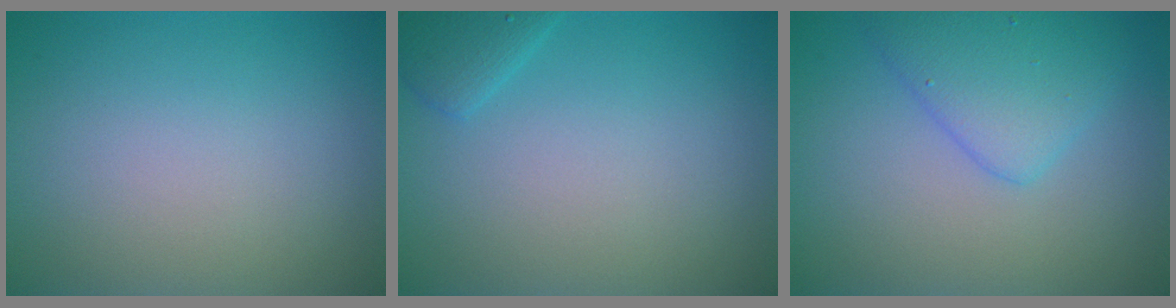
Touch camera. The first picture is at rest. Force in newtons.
{"total": 1.8, "press": 1.8, "slide": 0.1}
{"total": 3.9, "press": 3.9, "slide": 0.1}